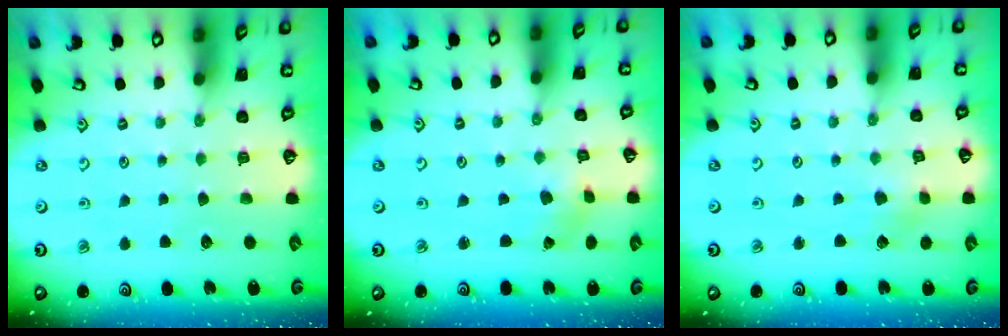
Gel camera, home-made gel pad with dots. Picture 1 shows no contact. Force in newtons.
{"total": 0.0}
{"total": 2.8, "press": 2.7, "slide": 0.5}